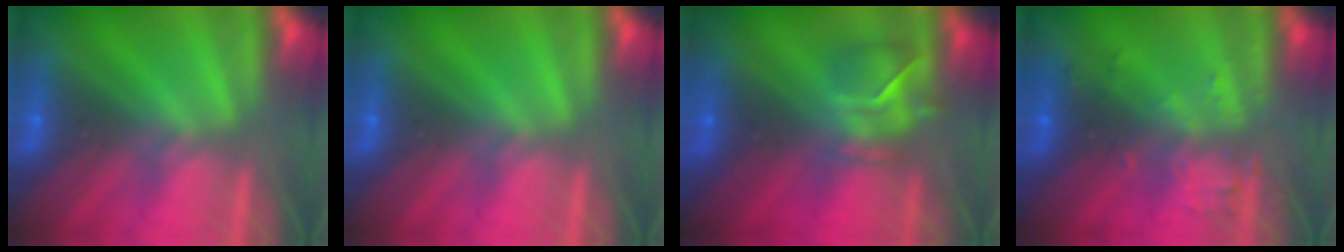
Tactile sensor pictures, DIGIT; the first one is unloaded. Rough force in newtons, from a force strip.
{"total": 0.0}
{"total": 3.5}
{"total": 3.0}